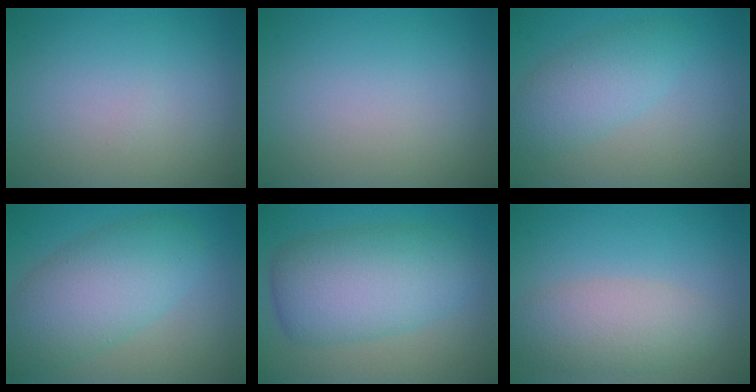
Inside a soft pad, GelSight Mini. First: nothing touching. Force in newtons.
{"total": 0.0}
{"total": 3.7, "press": 3.7, "slide": 0.2}
{"total": 7.0, "press": 7.0, "slide": 0.3}
{"total": 7.7, "press": 7.7, "slide": 0.1}
{"total": 4.1, "press": 4.1, "slide": 0.2}